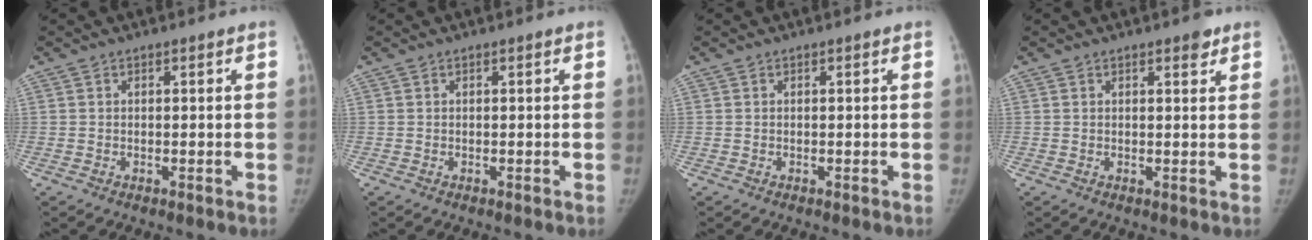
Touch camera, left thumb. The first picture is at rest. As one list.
[{"total": 0.0}, {"total": 0.0}, {"total": 2.1, "force": [1.4, 0.8, 1.3], "torque": [-0.010, -0.007, 0.018]}]